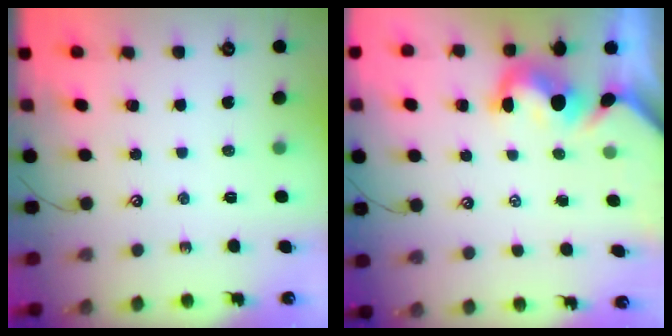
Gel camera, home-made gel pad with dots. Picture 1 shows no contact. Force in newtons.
{"total": 1.7, "press": 1.4, "slide": 1.0}